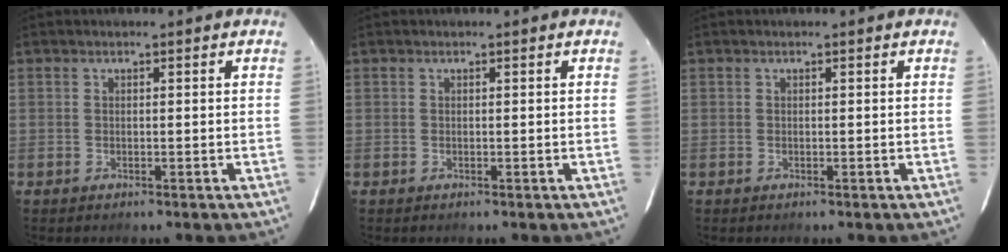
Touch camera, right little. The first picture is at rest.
{"total": 0.0}
{"total": 0.0}